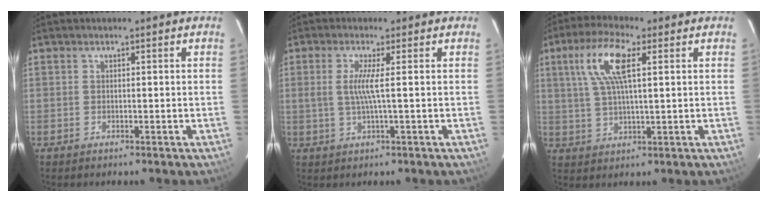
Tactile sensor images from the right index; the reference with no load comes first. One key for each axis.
{"total": 3.8, "fx": 0.4, "fy": -0.6, "fz": 3.7, "tx": -0.071, "ty": 0.000, "tz": 0.010}
{"total": 9.7, "fx": 3.3, "fy": 2.8, "fz": 8.7, "tx": -0.172, "ty": 0.017, "tz": 0.063}